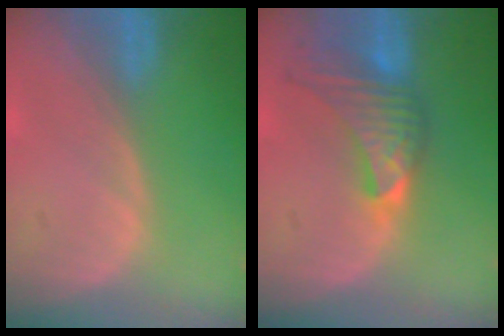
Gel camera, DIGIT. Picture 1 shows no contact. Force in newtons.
{"total": 7.6, "press": 7.6, "slide": 1.0}